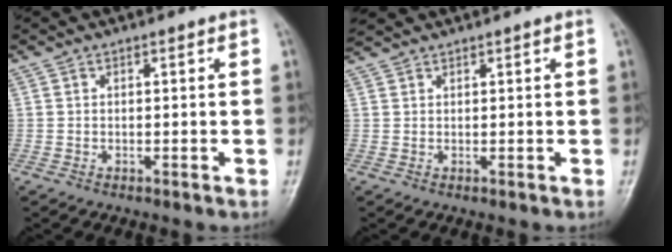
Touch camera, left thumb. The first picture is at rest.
{"total": 2.9, "force": [2.8, 0.4, 0.8], "torque": [-0.014, 0.017, 0.055]}